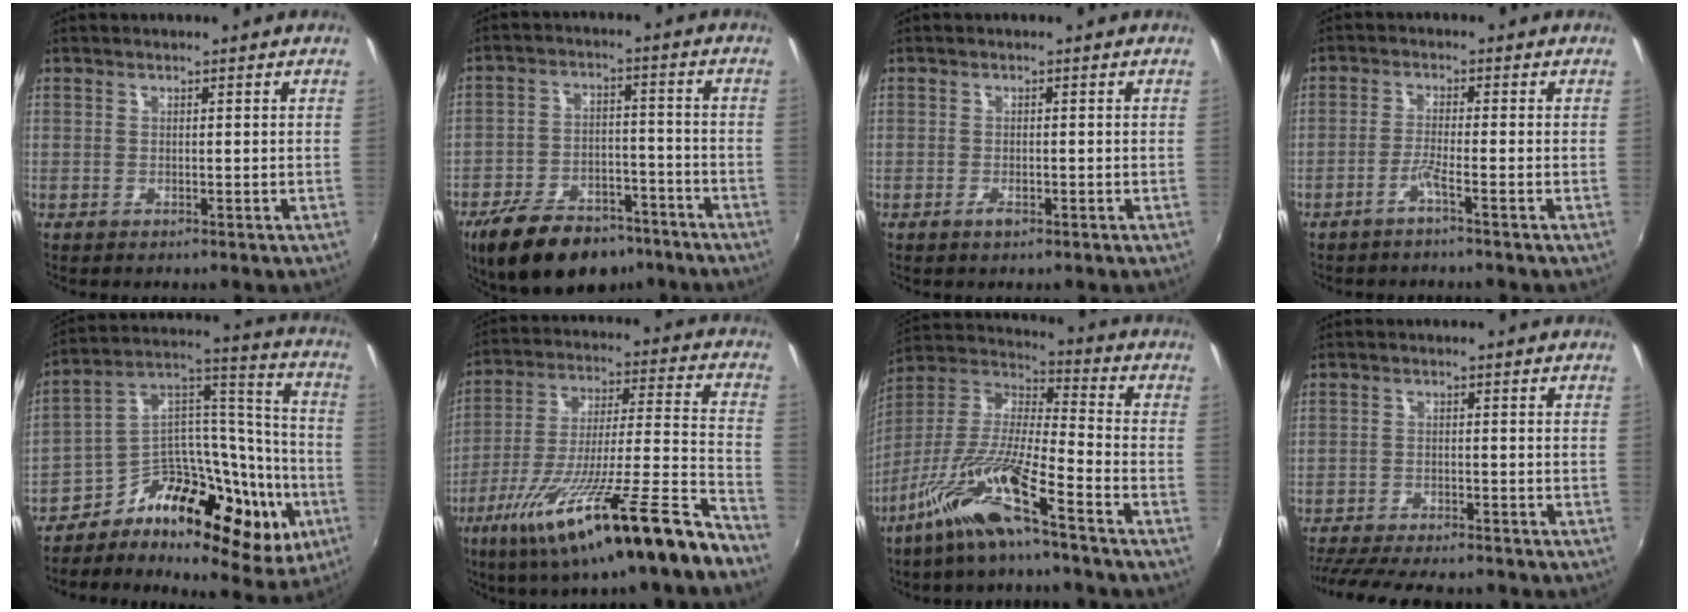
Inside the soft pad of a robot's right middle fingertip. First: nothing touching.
{"total": 16.5, "force": [-11.8, 8.1, 8.2], "torque": [-0.173, -0.005, -0.175]}
{"total": 1.5, "force": [-0.9, 0.6, 1.1], "torque": [-0.021, -0.003, -0.017]}
{"total": 2.6, "force": [-1.8, -0.6, 1.8], "torque": [-0.049, -0.001, -0.035]}
{"total": 22.4, "force": [-9.9, 13.2, 15.2], "torque": [-0.226, 0.037, -0.161]}
{"total": 24.5, "force": [-16.9, -0.3, 17.7], "torque": [-0.289, -0.054, -0.278]}
{"total": 15.0, "force": [-9.7, 1.3, 11.3], "torque": [-0.219, -0.007, -0.193]}
{"total": 12.6, "force": [-11.1, 2.1, 5.7], "torque": [-0.127, -0.029, -0.175]}